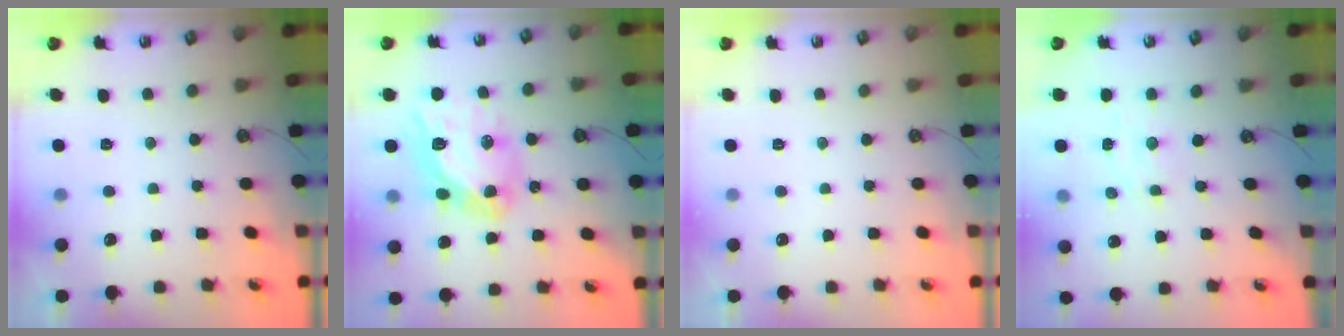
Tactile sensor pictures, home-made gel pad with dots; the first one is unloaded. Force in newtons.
{"total": 17.0, "press": 16.9, "slide": 1.7}
{"total": 0.0}
{"total": 2.1, "press": 2.0, "slide": 0.3}